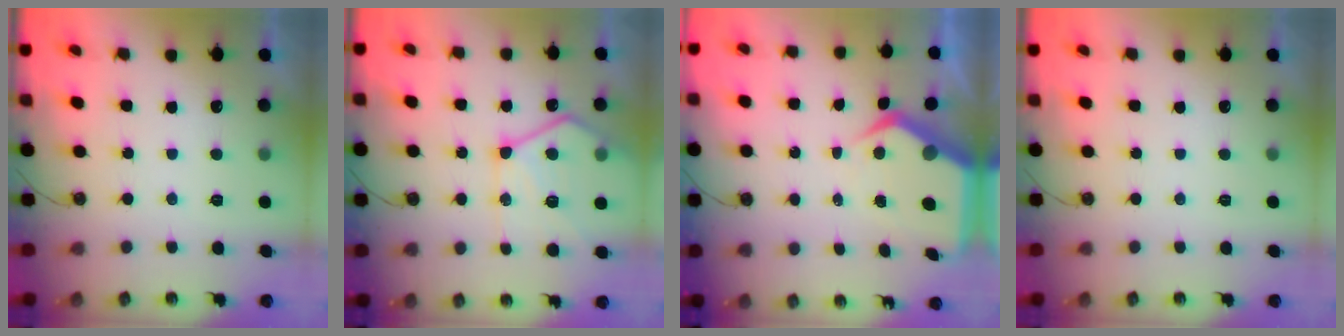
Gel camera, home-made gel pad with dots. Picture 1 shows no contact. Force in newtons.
{"total": 16.9, "press": 16.8, "slide": 1.6}
{"total": 8.4, "press": 8.3, "slide": 1.1}
{"total": 0.0}